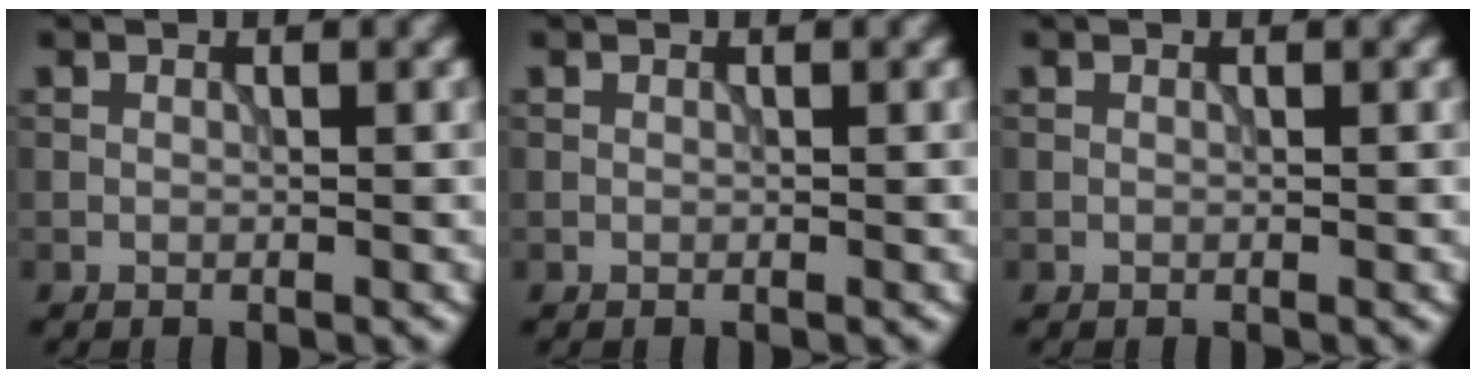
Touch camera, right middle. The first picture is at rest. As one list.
[{"total": 0.0}, {"total": 0.0}]